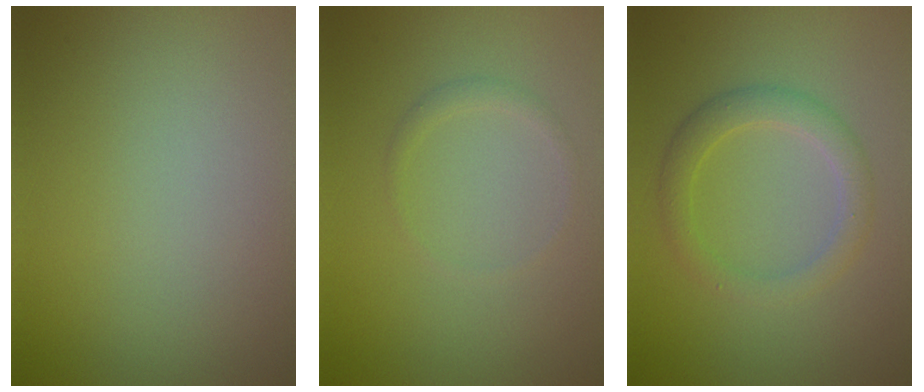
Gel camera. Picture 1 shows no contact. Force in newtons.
{"total": 0.9, "press": 0.8, "slide": 0.1}
{"total": 2.8, "press": 2.8, "slide": 0.1}